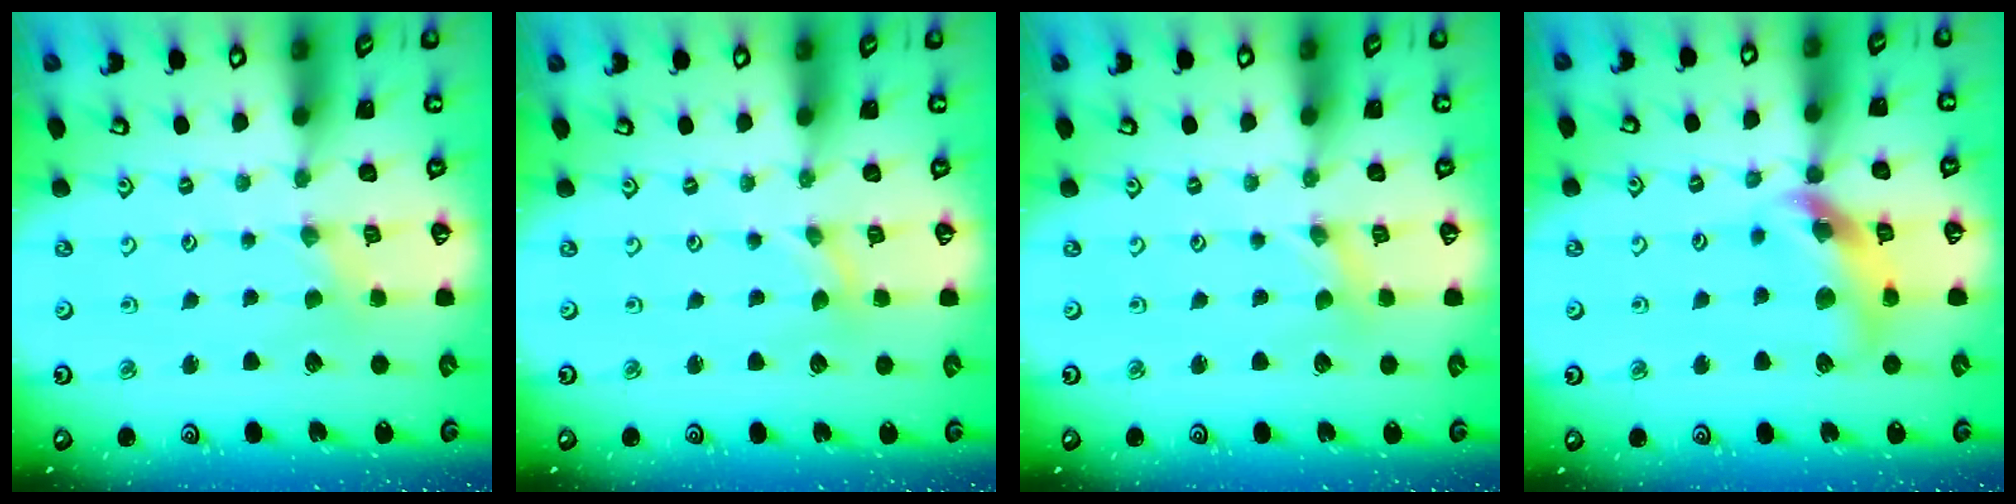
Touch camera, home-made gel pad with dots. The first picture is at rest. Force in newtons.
{"total": 0.0}
{"total": 0.0}
{"total": 13.8, "press": 13.7, "slide": 1.6}